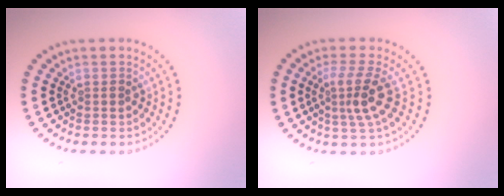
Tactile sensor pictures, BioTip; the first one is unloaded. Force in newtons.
{"total": 3.0, "press": 2.4, "slide": 1.8}